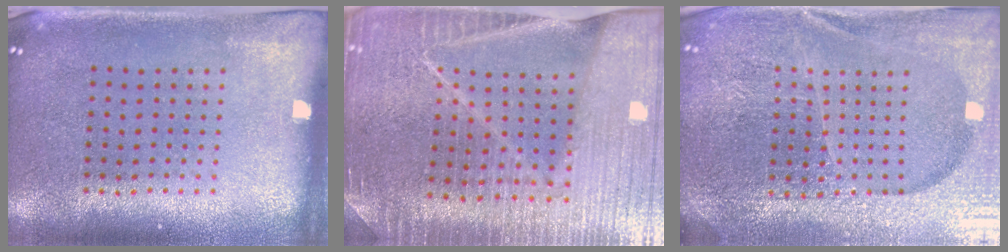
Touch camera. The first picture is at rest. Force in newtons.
{"total": 4.0, "press": 3.8, "slide": 1.2}
{"total": 5.7, "press": 5.1, "slide": 2.6}